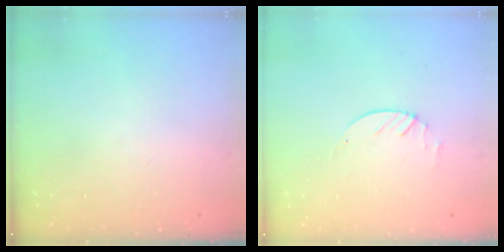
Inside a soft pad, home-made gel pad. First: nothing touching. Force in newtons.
{"total": 1.9, "press": 1.9, "slide": 0.3}